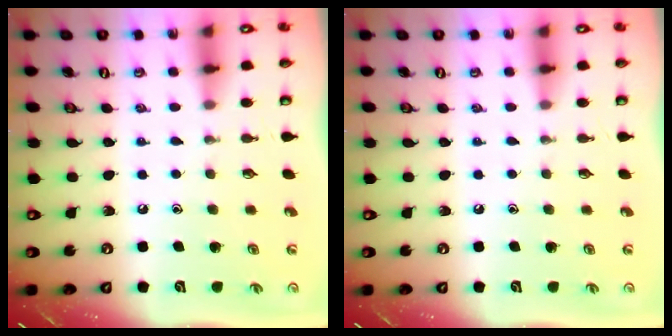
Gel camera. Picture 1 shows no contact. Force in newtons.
{"total": 0.0}